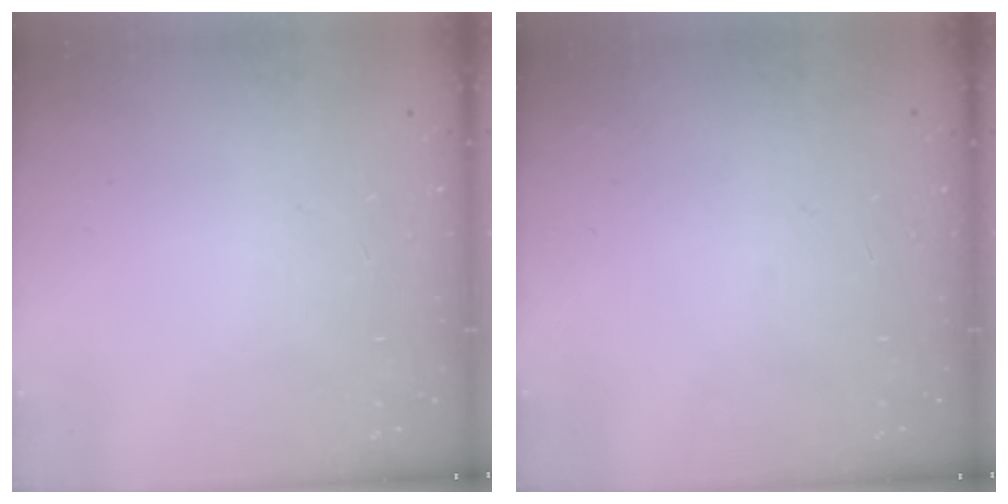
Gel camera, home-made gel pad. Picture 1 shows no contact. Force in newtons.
{"total": 0.0}